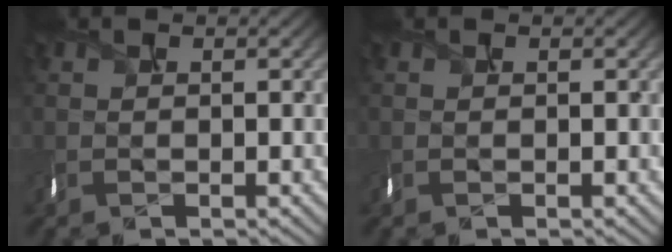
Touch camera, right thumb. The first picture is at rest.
{"total": 0.0}